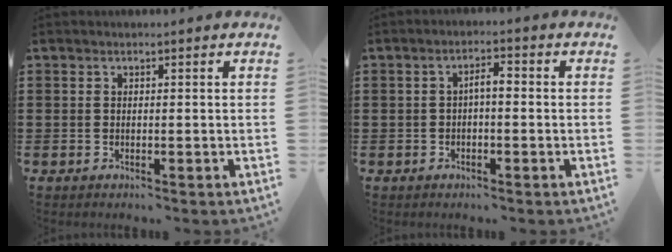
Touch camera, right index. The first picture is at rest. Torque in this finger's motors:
{"motor_torque": [0.48, -0.36, 0.10, 0.08]}